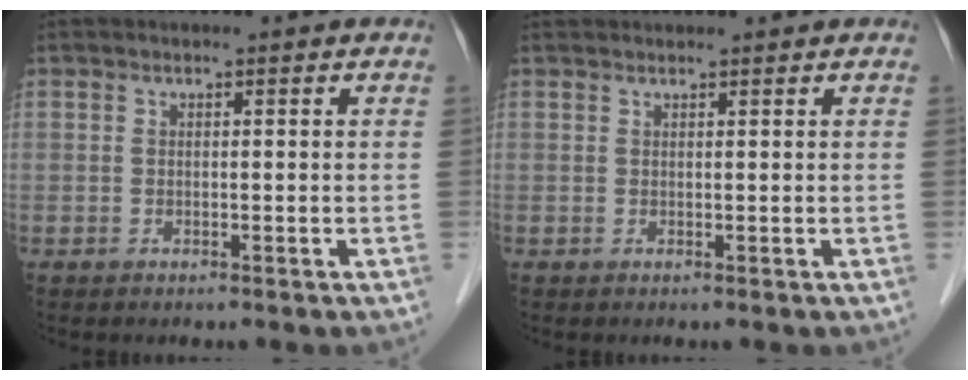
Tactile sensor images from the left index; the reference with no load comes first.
{"total": 3.0, "force": [2.9, 0.3, 0.6], "torque": [-0.007, 0.031, 0.042]}